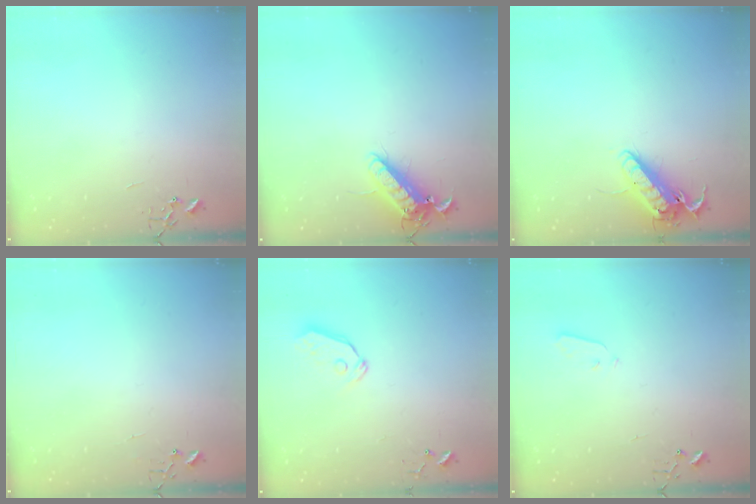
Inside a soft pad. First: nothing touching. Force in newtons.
{"total": 13.3, "press": 13.0, "slide": 2.5}
{"total": 13.8, "press": 13.7, "slide": 2.0}
{"total": 5.0, "press": 5.0, "slide": 0.4}
{"total": 4.8, "press": 4.8, "slide": 0.4}
{"total": 3.2, "press": 3.2, "slide": 0.1}